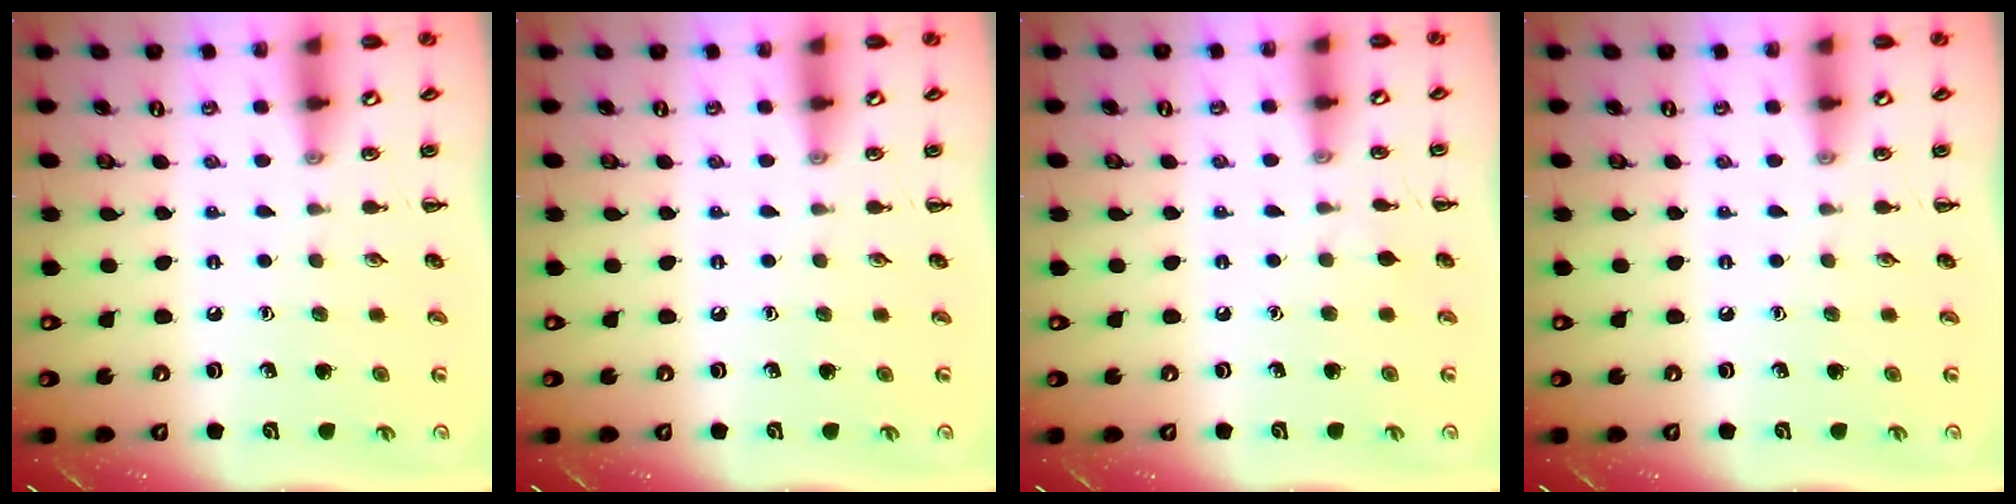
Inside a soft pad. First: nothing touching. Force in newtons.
{"total": 0.0}
{"total": 3.8, "press": 3.6, "slide": 1.3}
{"total": 0.0}